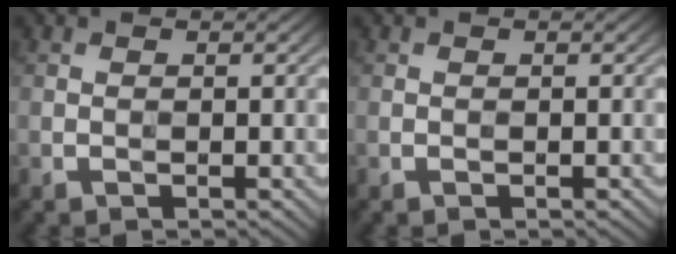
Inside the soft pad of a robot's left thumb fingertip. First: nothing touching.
{"total": 0.0}